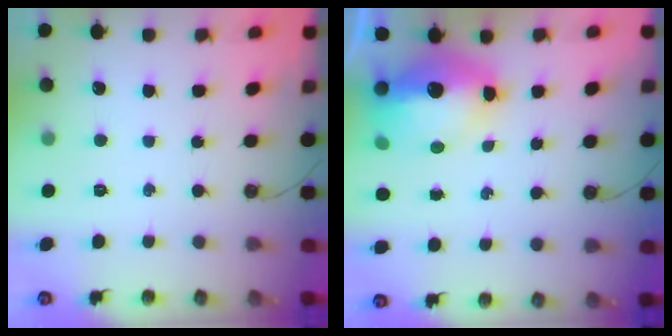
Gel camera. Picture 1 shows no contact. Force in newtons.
{"total": 11.8, "press": 11.7, "slide": 1.3}